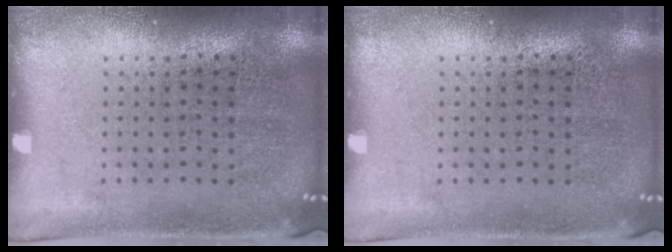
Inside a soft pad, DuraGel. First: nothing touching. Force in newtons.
{"total": 0.0}